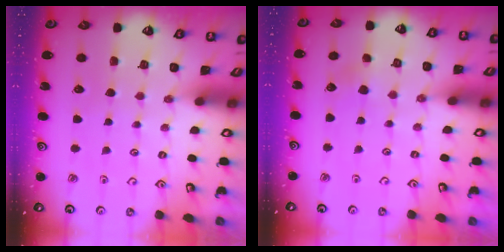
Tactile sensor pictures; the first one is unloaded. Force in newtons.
{"total": 3.6, "press": 3.6, "slide": 0.3}